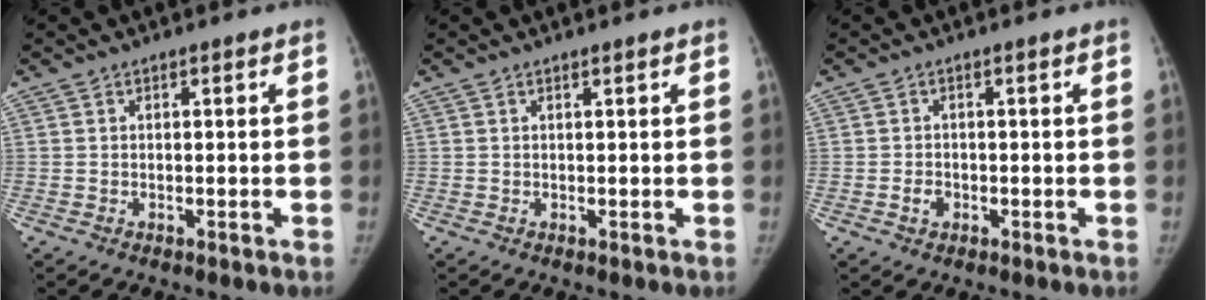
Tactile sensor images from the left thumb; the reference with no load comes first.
{"total": 0.0}
{"total": 1.8, "force": [-0.7, 1.4, 0.9], "torque": [-0.011, 0.008, -0.011]}